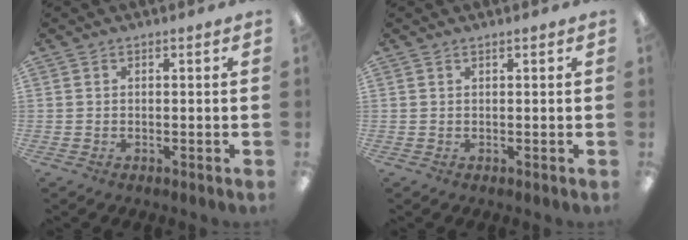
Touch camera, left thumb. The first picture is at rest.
{"total": 0.5, "force": [0.5, 0.0, 0.2], "torque": [-0.006, 0.001, 0.008]}